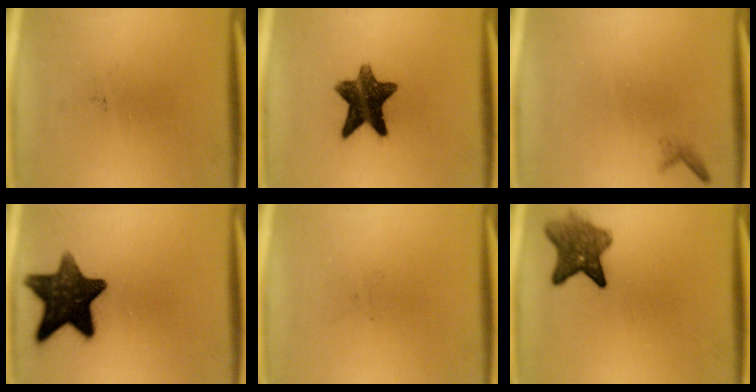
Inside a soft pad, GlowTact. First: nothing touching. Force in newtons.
{"total": 11.3}
{"total": 0.6}
{"total": 13.9}
{"total": 0.0}
{"total": 6.3}